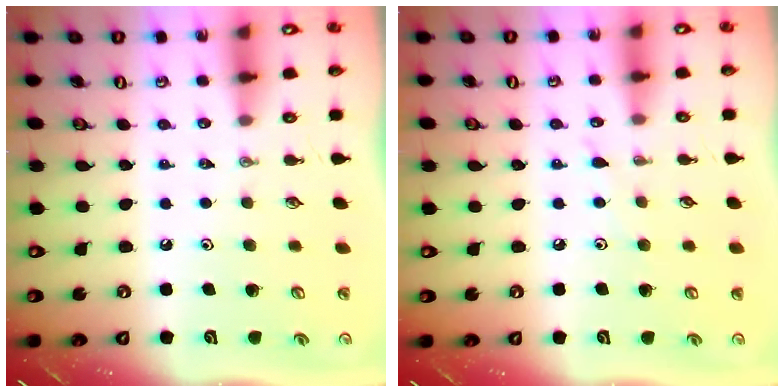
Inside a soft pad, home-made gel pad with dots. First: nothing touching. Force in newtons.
{"total": 2.7, "press": 2.7, "slide": 0.5}